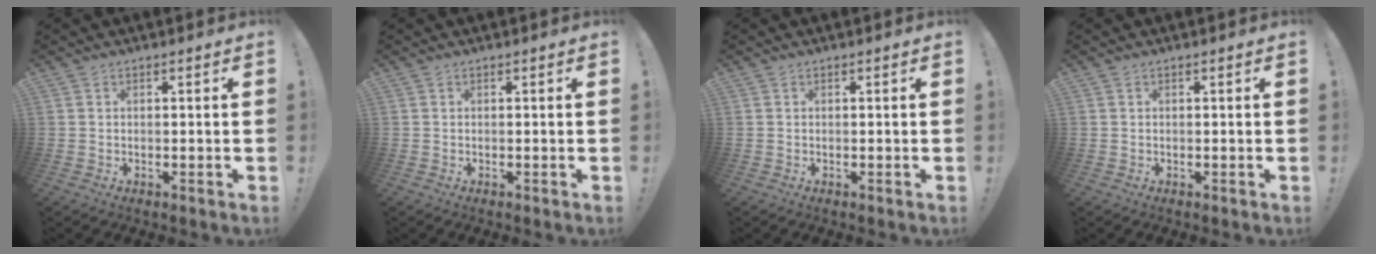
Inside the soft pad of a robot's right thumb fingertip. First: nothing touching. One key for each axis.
{"total": 0.0}
{"total": 0.0}
{"total": 0.0}